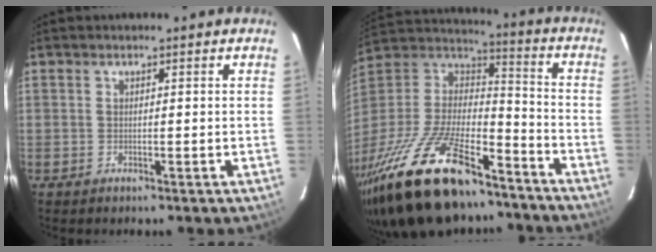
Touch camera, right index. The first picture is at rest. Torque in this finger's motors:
{"motor_torque": [2.06, -0.09, 0.72, 0.21]}